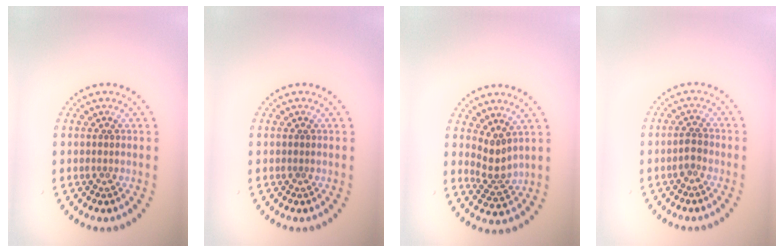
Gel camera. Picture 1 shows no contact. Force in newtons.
{"total": 0.0}
{"total": 2.3, "press": 1.5, "slide": 1.7}
{"total": 1.1, "press": 1.0, "slide": 0.4}